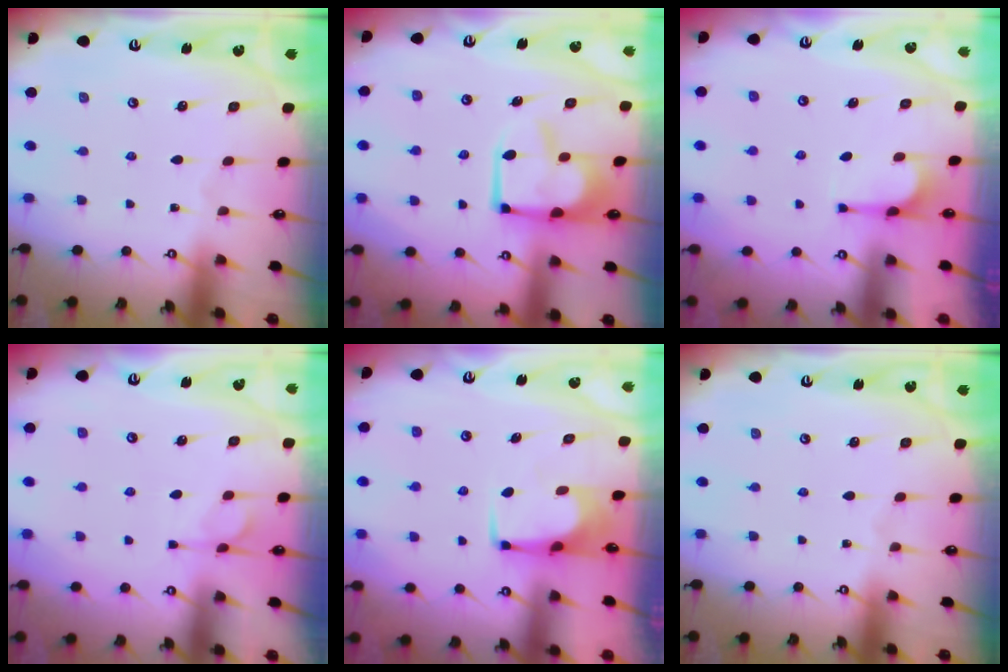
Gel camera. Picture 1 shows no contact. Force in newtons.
{"total": 2.1, "press": 2.0, "slide": 0.8}
{"total": 3.6, "press": 3.4, "slide": 0.9}
{"total": 1.6, "press": 0.8, "slide": 1.3}
{"total": 0.8, "press": 0.8, "slide": 0.3}
{"total": 0.0}